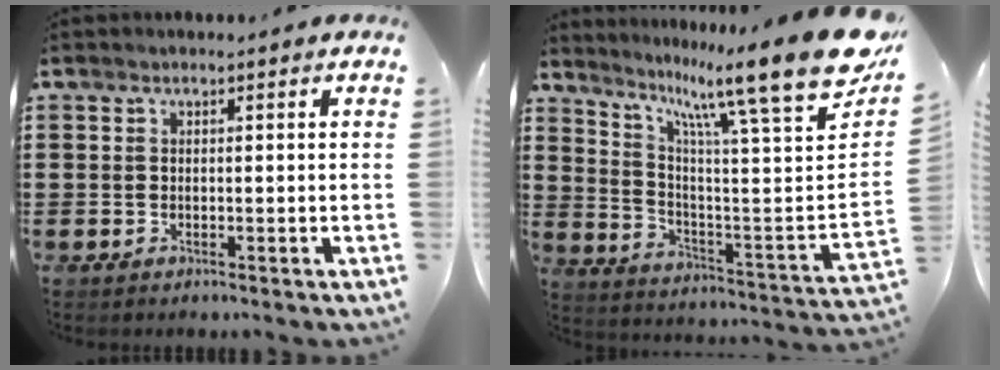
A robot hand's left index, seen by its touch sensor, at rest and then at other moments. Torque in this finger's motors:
{"motor_torque": [2.14, 0.00, 0.74, 0.21]}